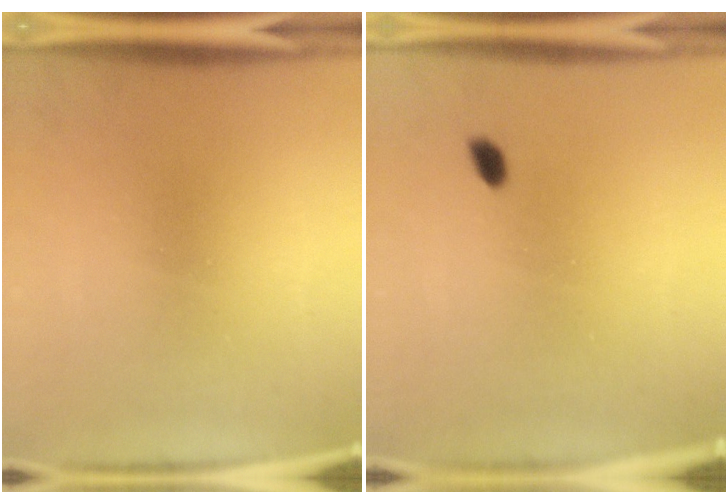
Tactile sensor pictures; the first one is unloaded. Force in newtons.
{"total": 1.4}